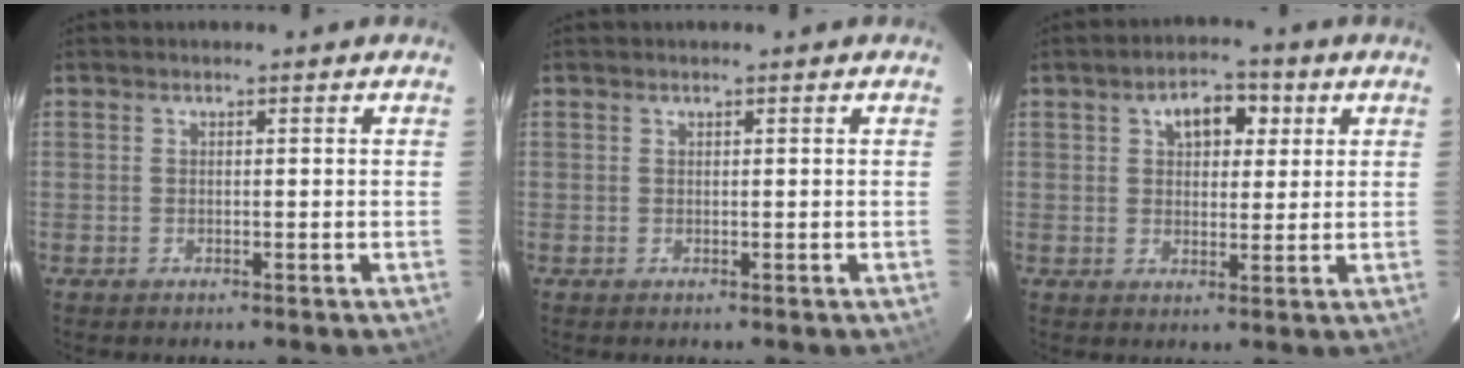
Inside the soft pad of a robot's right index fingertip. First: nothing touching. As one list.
[{"total": 0.0}, {"total": 6.6, "force": [2.6, 4.1, 4.5], "torque": [-0.070, 0.022, 0.042]}]